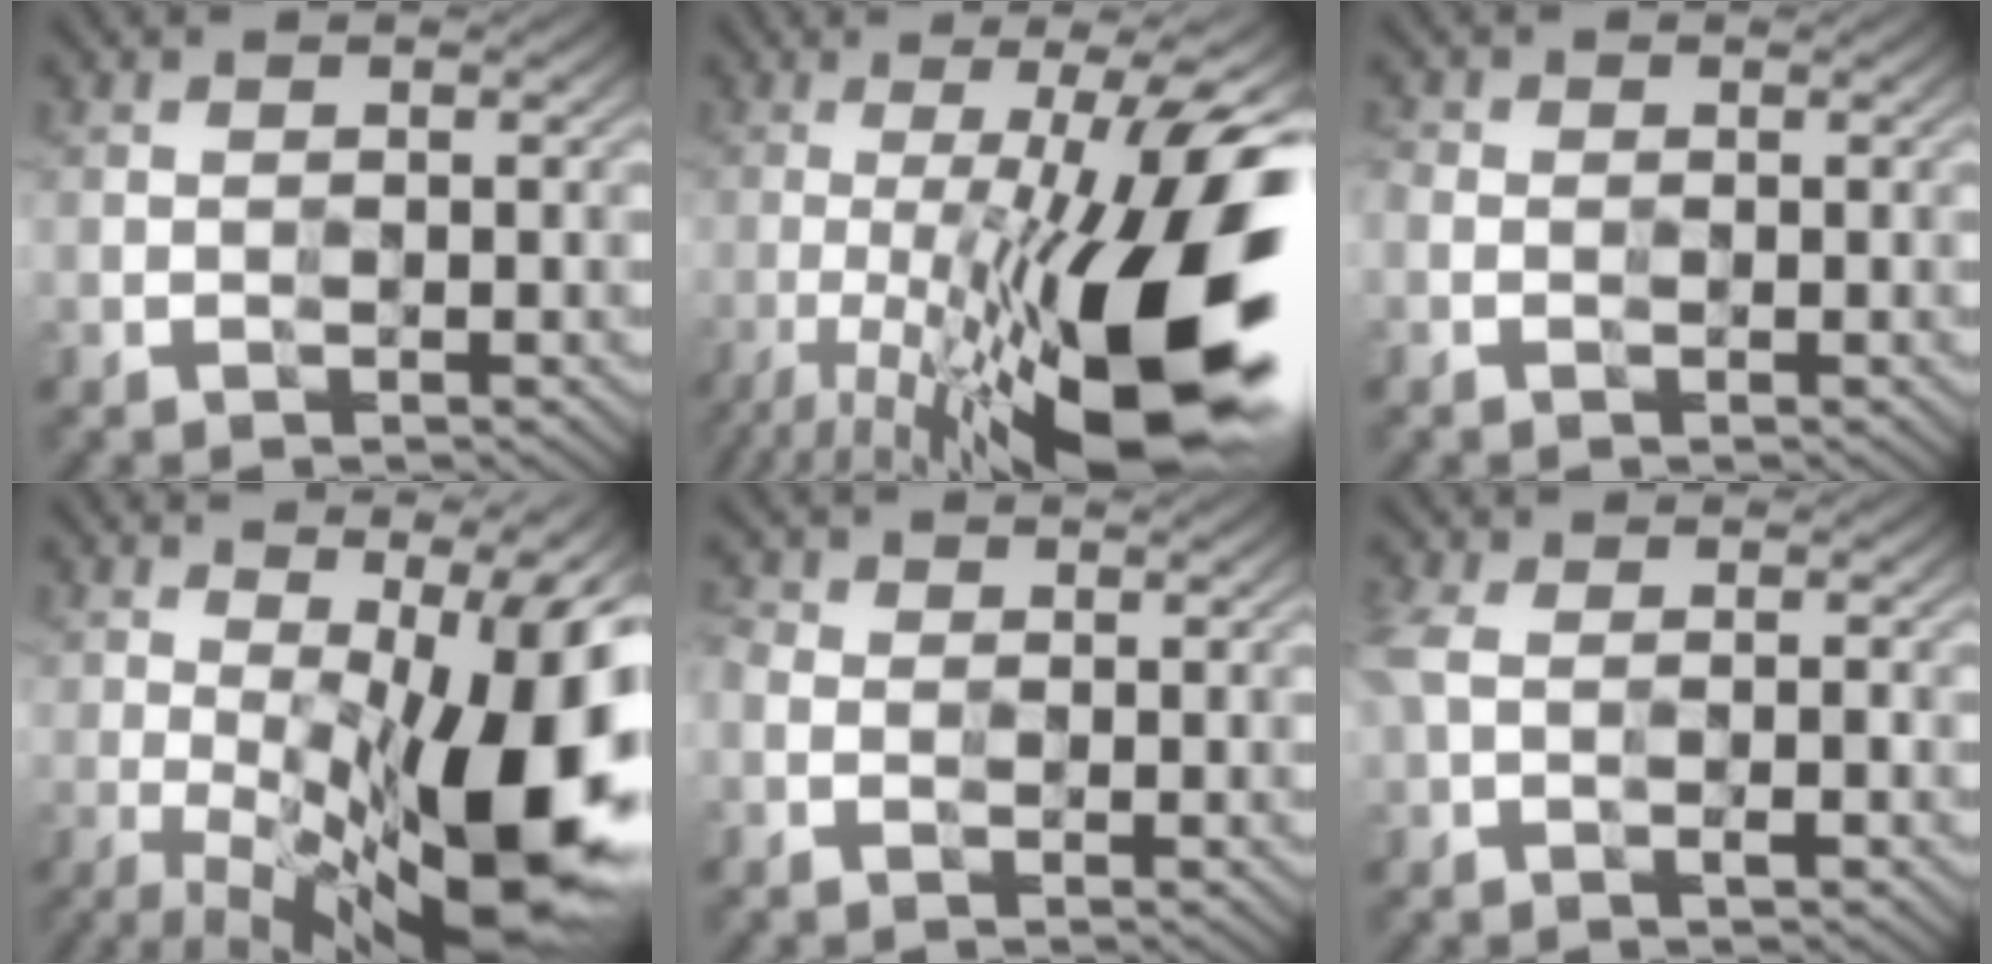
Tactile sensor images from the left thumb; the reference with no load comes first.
{"total": 18.3, "force": [-6.0, 4.0, 16.8], "torque": [-0.231, 0.008, -0.091]}
{"total": 1.4, "force": [-0.5, 1.0, 0.8], "torque": [-0.020, -0.006, -0.013]}
{"total": 18.7, "force": [0.0, 6.8, 17.4], "torque": [-0.219, 0.016, -0.001]}
{"total": 2.6, "force": [-0.8, 1.8, 1.7], "torque": [-0.030, -0.007, -0.020]}
{"total": 3.3, "force": [-0.8, 1.4, 2.9], "torque": [-0.072, -0.002, -0.020]}